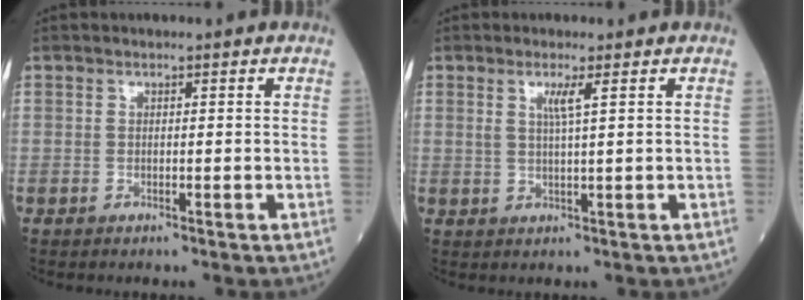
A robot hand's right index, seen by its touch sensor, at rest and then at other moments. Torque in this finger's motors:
{"motor_torque": [0.37, 0.12, 0.12, 0.07]}